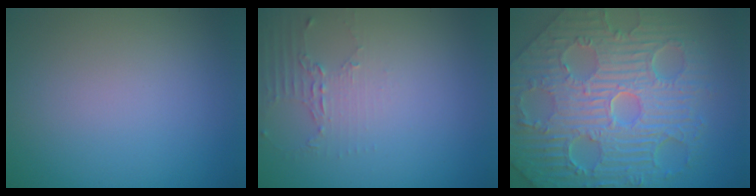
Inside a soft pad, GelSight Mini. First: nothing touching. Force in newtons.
{"total": 2.1, "press": 1.5, "slide": 1.5}
{"total": 12.3, "press": 8.2, "slide": 9.2}